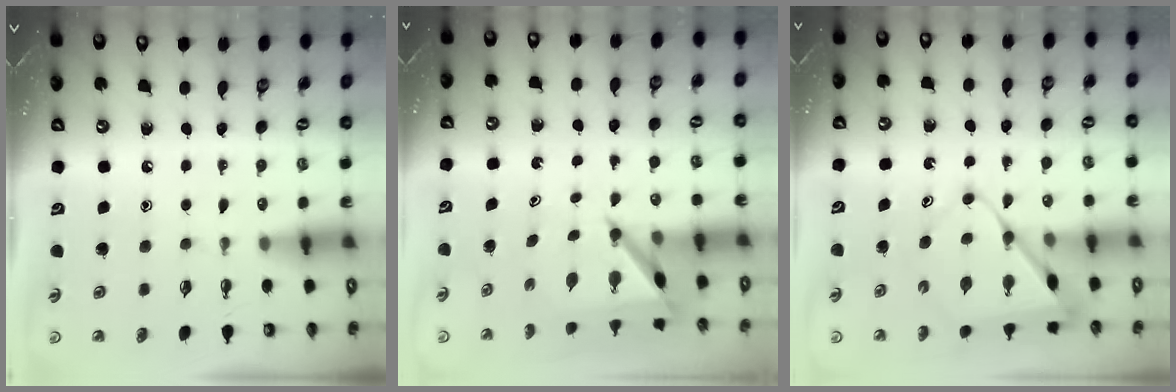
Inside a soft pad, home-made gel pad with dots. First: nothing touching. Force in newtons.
{"total": 6.1, "press": 6.1, "slide": 0.5}
{"total": 9.0, "press": 9.0, "slide": 0.8}